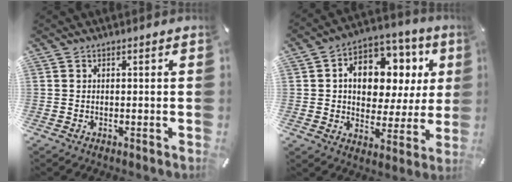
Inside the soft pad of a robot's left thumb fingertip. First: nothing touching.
{"total": 14.0, "force": [3.7, 10.2, 8.8], "torque": [-0.137, -0.018, 0.071]}